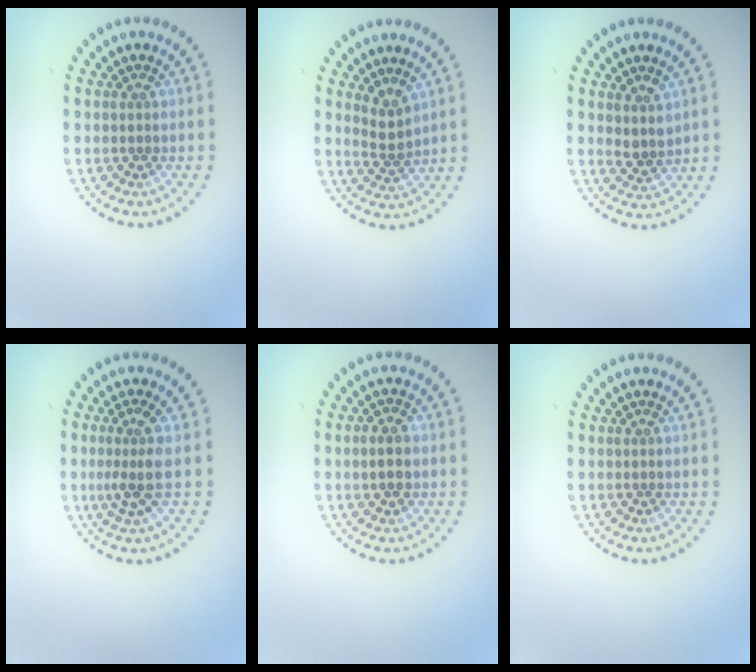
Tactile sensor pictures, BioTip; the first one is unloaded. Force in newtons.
{"total": 1.9, "press": 1.4, "slide": 1.2}
{"total": 2.1, "press": 1.8, "slide": 1.1}
{"total": 2.7, "press": 2.0, "slide": 1.9}
{"total": 1.7, "press": 1.7, "slide": 0.2}
{"total": 0.0}